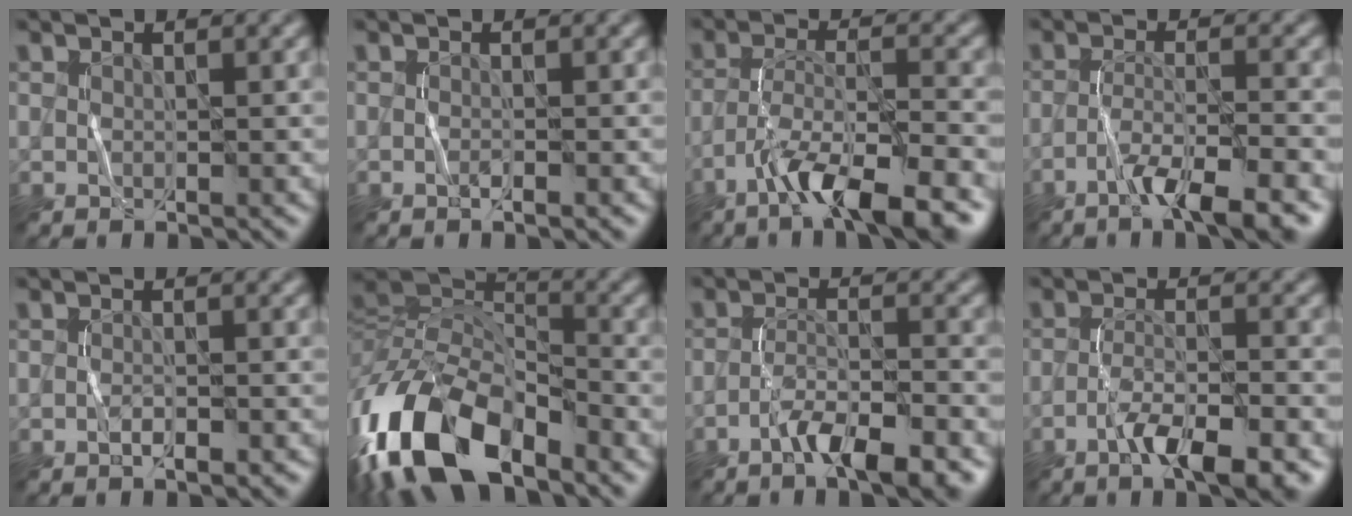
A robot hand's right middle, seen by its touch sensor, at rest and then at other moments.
{"total": 0.8, "force": [-0.4, 0.2, 0.7], "torque": [-0.007, 0.004, -0.010]}
{"total": 8.5, "force": [-5.5, 1.9, 6.2], "torque": [-0.107, 0.007, -0.097]}
{"total": 5.6, "force": [-3.4, 0.9, 4.4], "torque": [-0.073, 0.008, -0.060]}
{"total": 1.4, "force": [-0.8, 0.3, 1.0], "torque": [-0.016, 0.002, -0.013]}
{"total": 14.2, "force": [-7.1, 7.2, 10.0], "torque": [-0.216, -0.010, -0.138]}
{"total": 5.6, "force": [-3.8, 1.1, 4.0], "torque": [-0.068, 0.009, -0.062]}
{"total": 5.8, "force": [-3.4, 1.2, 4.5], "torque": [-0.076, 0.005, -0.056]}